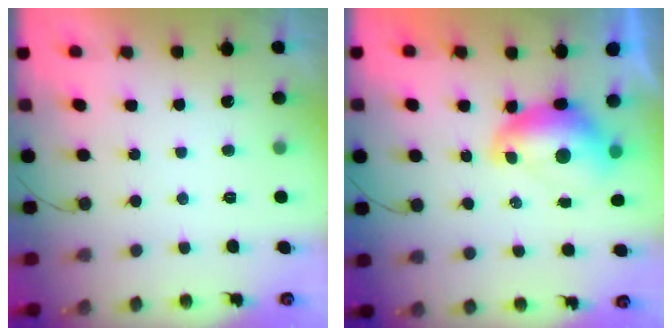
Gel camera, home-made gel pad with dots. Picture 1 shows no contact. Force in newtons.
{"total": 8.9, "press": 8.8, "slide": 1.0}